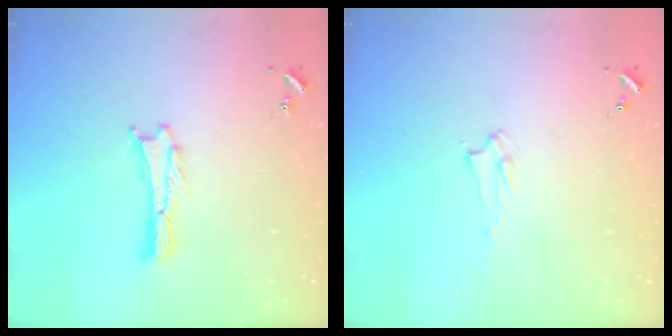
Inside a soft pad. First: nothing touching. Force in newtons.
{"total": 2.0, "press": 2.0, "slide": 0.2}